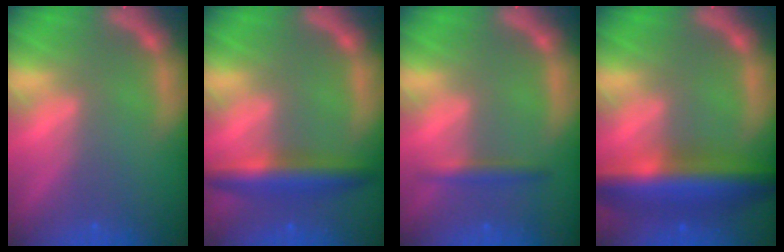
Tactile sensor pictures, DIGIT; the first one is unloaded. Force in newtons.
{"total": 5.0}
{"total": 1.9}
{"total": 9.0}